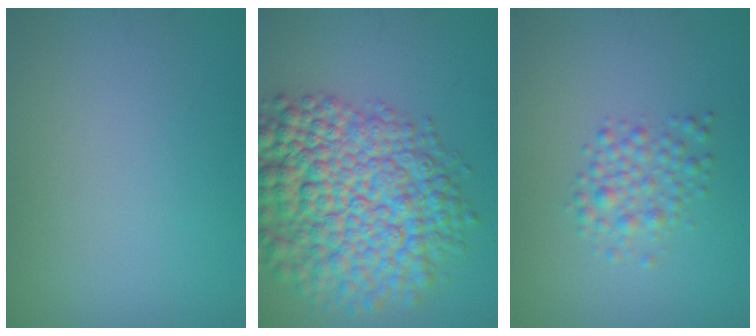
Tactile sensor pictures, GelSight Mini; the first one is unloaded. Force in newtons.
{"total": 12.1, "press": 12.1, "slide": 0.4}
{"total": 2.4, "press": 2.4, "slide": 0.1}